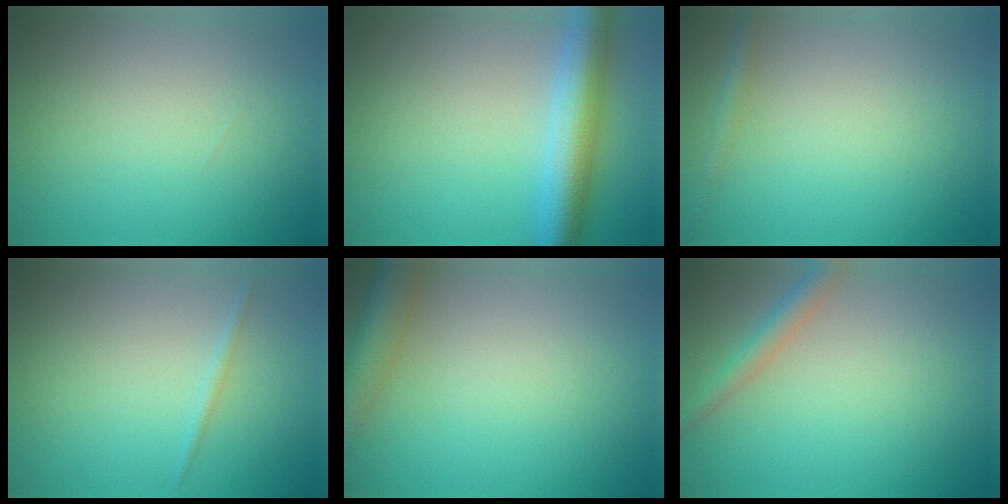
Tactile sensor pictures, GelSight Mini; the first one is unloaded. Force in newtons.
{"total": 5.6, "press": 5.6, "slide": 0.2}
{"total": 1.3, "press": 1.3, "slide": 0.0}
{"total": 0.7, "press": 0.7, "slide": 0.0}
{"total": 4.9, "press": 4.9, "slide": 0.3}
{"total": 2.2, "press": 2.2, "slide": 0.1}